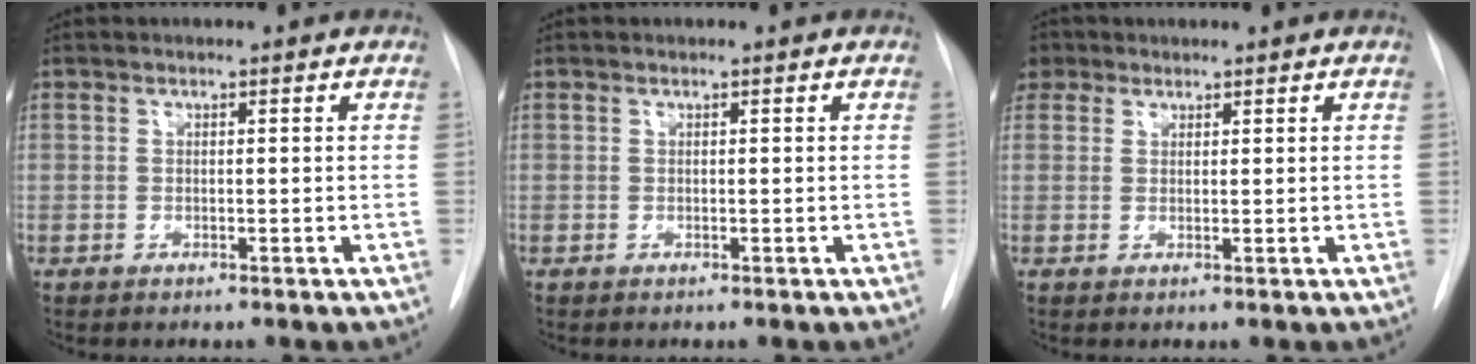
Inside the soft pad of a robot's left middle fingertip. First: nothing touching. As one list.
[{"total": 0.0}, {"total": 3.2, "force": [2.1, 2.4, 0.4], "torque": [-0.005, 0.012, 0.037]}]